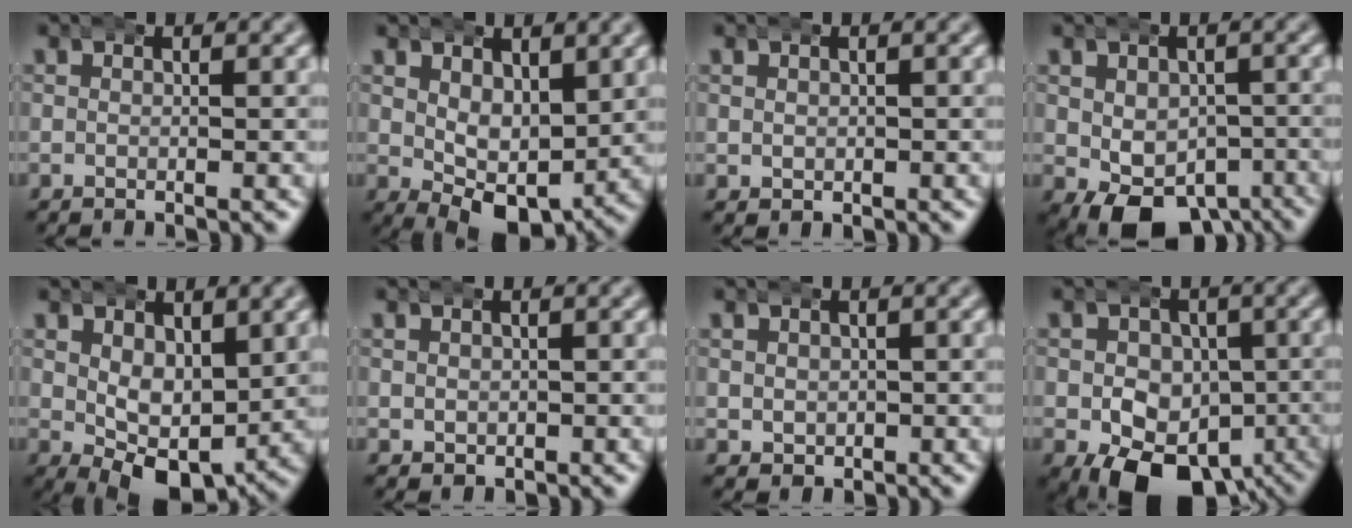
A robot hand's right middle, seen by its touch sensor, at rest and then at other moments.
{"total": 4.9, "force": [0.4, 2.5, 4.2], "torque": [-0.062, -0.034, 0.024]}
{"total": 0.9, "force": [0.2, 0.9, 0.1], "torque": [-0.009, -0.007, 0.010]}
{"total": 7.7, "force": [-5.0, 4.6, 3.6], "torque": [-0.062, -0.045, -0.060]}
{"total": 5.4, "force": [0.1, 2.8, 4.7], "torque": [-0.070, -0.036, 0.019]}
{"total": 1.2, "force": [0.3, 1.2, 0.2], "torque": [-0.013, -0.008, 0.013]}
{"total": 1.9, "force": [0.3, 1.8, 0.5], "torque": [-0.021, -0.012, 0.016]}
{"total": 10.7, "force": [-5.5, 7.2, 5.7], "torque": [-0.087, -0.045, -0.071]}